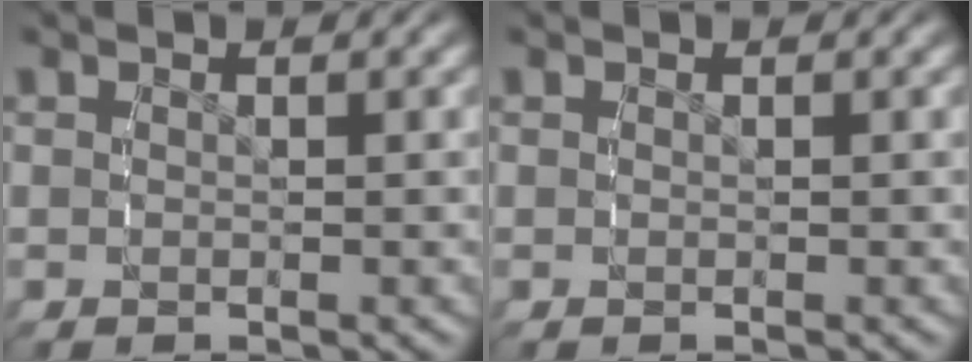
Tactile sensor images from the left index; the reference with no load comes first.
{"total": 0.0}